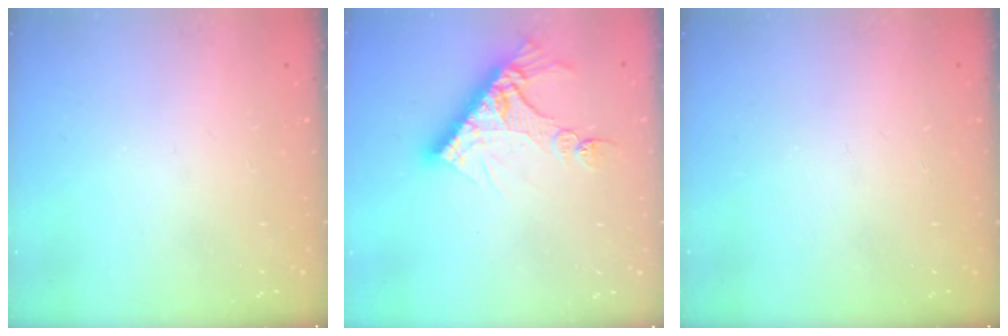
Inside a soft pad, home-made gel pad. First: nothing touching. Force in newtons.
{"total": 11.6, "press": 11.5, "slide": 1.1}
{"total": 0.0}